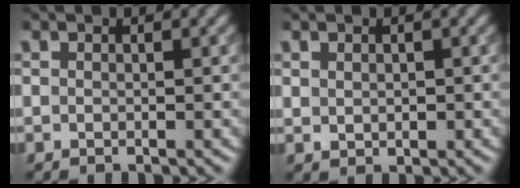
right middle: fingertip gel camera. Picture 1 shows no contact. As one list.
[{"total": 0.8, "force": [0.3, 0.7, 0.4], "torque": [-0.006, -0.004, 0.010]}]